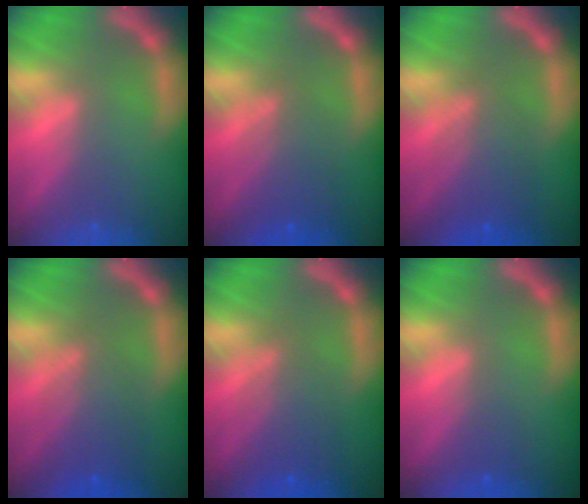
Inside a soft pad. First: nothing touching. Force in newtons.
{"total": 4.6}
{"total": 5.1}
{"total": 5.1}
{"total": 4.6}
{"total": 1.5}